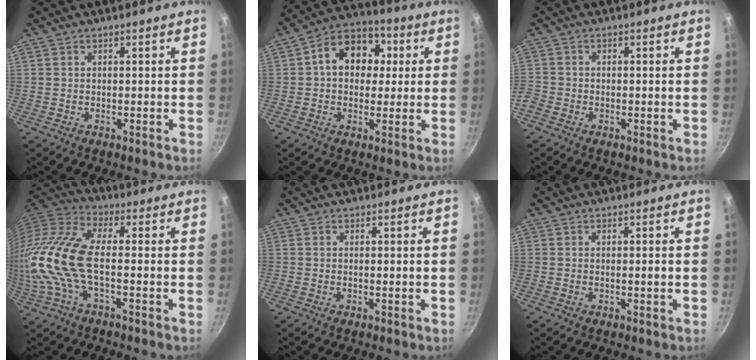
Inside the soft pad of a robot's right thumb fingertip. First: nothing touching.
{"total": 12.6, "force": [2.2, 9.7, 7.7], "torque": [-0.079, 0.021, 0.017]}
{"total": 3.0, "force": [-1.5, 2.3, 1.2], "torque": [-0.037, 0.003, -0.036]}
{"total": 17.0, "force": [-1.7, 7.3, 15.2], "torque": [-0.336, 0.017, -0.050]}
{"total": 0.0}
{"total": 0.8, "force": [-0.1, 0.2, 0.8], "torque": [-0.010, 0.002, -0.003]}